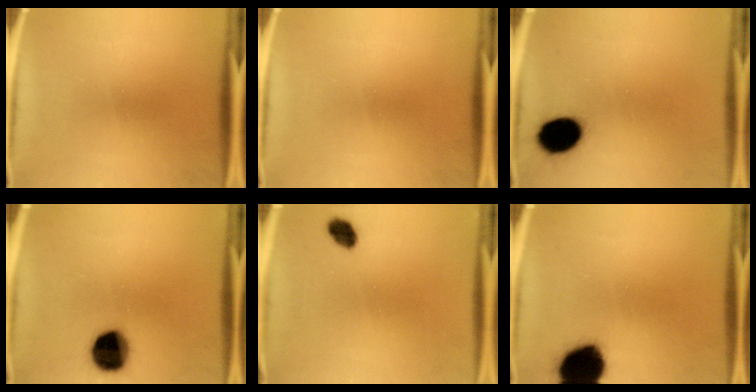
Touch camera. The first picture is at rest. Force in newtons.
{"total": 0.0}
{"total": 11.2}
{"total": 12.8}
{"total": 3.7}
{"total": 15.9}